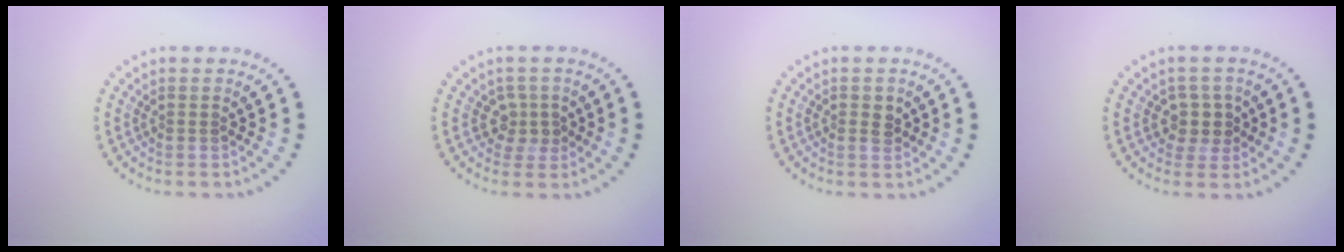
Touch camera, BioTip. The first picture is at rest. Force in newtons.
{"total": 1.8, "press": 1.3, "slide": 1.3}
{"total": 1.4, "press": 1.4, "slide": 0.1}
{"total": 2.4, "press": 2.0, "slide": 1.3}